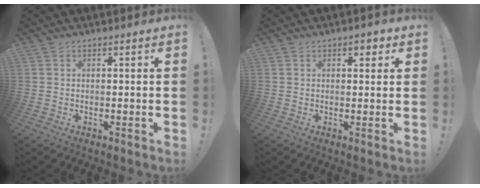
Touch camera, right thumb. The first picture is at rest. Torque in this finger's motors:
{"motor_torque": [-0.15, 0.16, -0.09, 0.10, -0.02]}